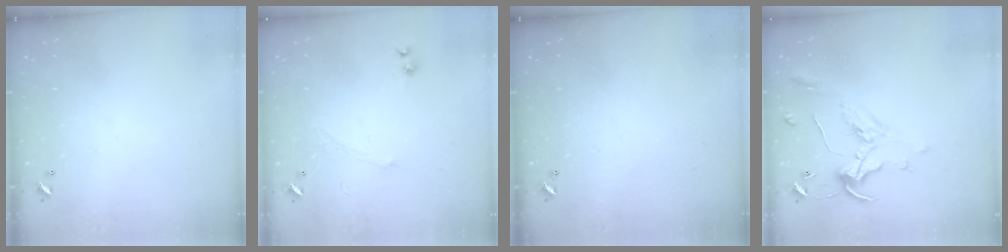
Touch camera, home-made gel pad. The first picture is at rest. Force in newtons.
{"total": 1.2, "press": 1.0, "slide": 0.8}
{"total": 0.0}
{"total": 0.8, "press": 0.5, "slide": 0.6}